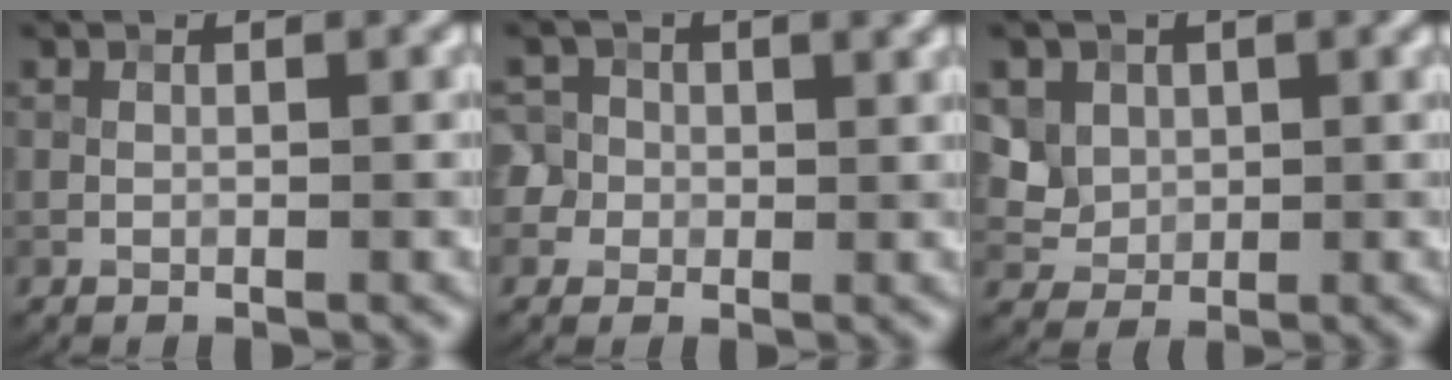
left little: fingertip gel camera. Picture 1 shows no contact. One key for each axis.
{"total": 5.2, "fx": 1.3, "fy": 4.6, "fz": 2.0, "tx": -0.024, "ty": 0.035, "tz": -0.007}
{"total": 5.8, "fx": 2.3, "fy": 4.7, "fz": 2.5, "tx": -0.058, "ty": 0.010, "tz": 0.033}